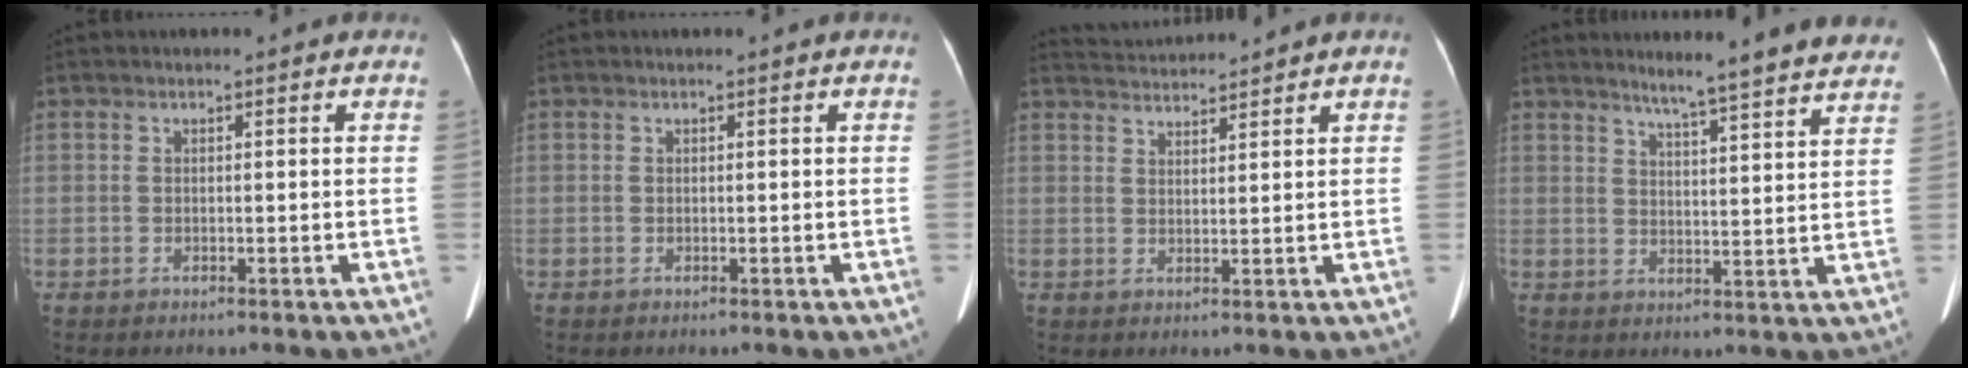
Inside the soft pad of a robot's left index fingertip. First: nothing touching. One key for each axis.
{"total": 0.0}
{"total": 4.4, "fx": 4.3, "fy": -0.8, "fz": 0.1, "tx": -0.007, "ty": 0.020, "tz": 0.079}
{"total": 14.3, "fx": 12.6, "fy": 0.4, "fz": 6.8, "tx": -0.087, "ty": -0.007, "tz": 0.150}